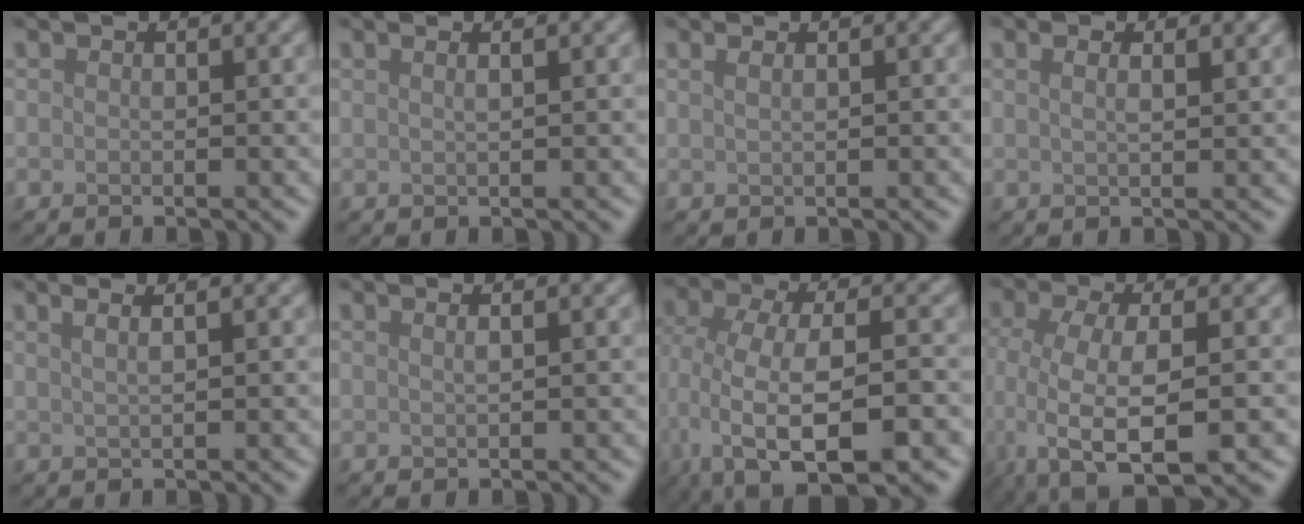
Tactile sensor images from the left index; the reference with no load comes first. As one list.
[{"total": 1.5, "force": [0.9, 0.6, 1.1], "torque": [-0.005, -0.001, 0.001]}, {"total": 1.0, "force": [0.6, 0.4, 0.7], "torque": [-0.010, 0.003, 0.008]}, {"total": 3.3, "force": [1.9, 1.6, 2.2], "torque": [-0.016, 0.021, 0.003]}, {"total": 3.0, "force": [1.7, 1.4, 2.1], "torque": [-0.006, 0.011, -0.006]}, {"total": 1.2, "force": [0.6, 0.5, 0.9], "torque": [-0.005, -0.001, 0.002]}, {"total": 10.6, "force": [-3.9, 4.8, 8.6], "torque": [-0.157, -0.018, -0.055]}, {"total": 8.2, "force": [-2.9, 3.2, 7.0], "torque": [-0.144, -0.020, -0.049]}]